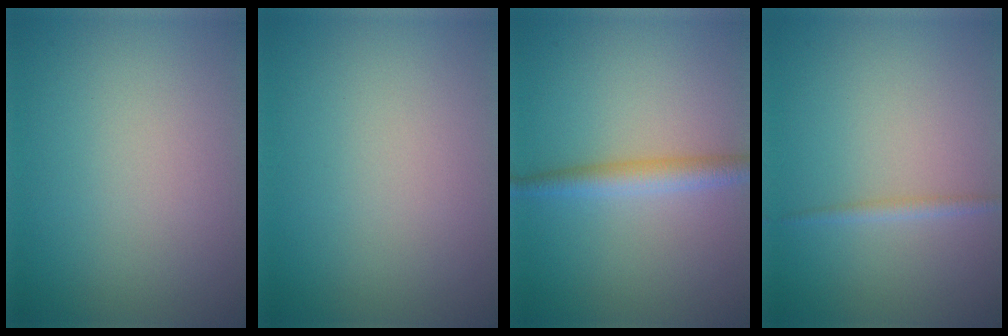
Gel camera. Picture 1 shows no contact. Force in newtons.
{"total": 0.0}
{"total": 2.5, "press": 2.5, "slide": 0.0}
{"total": 1.0, "press": 1.0, "slide": 0.1}